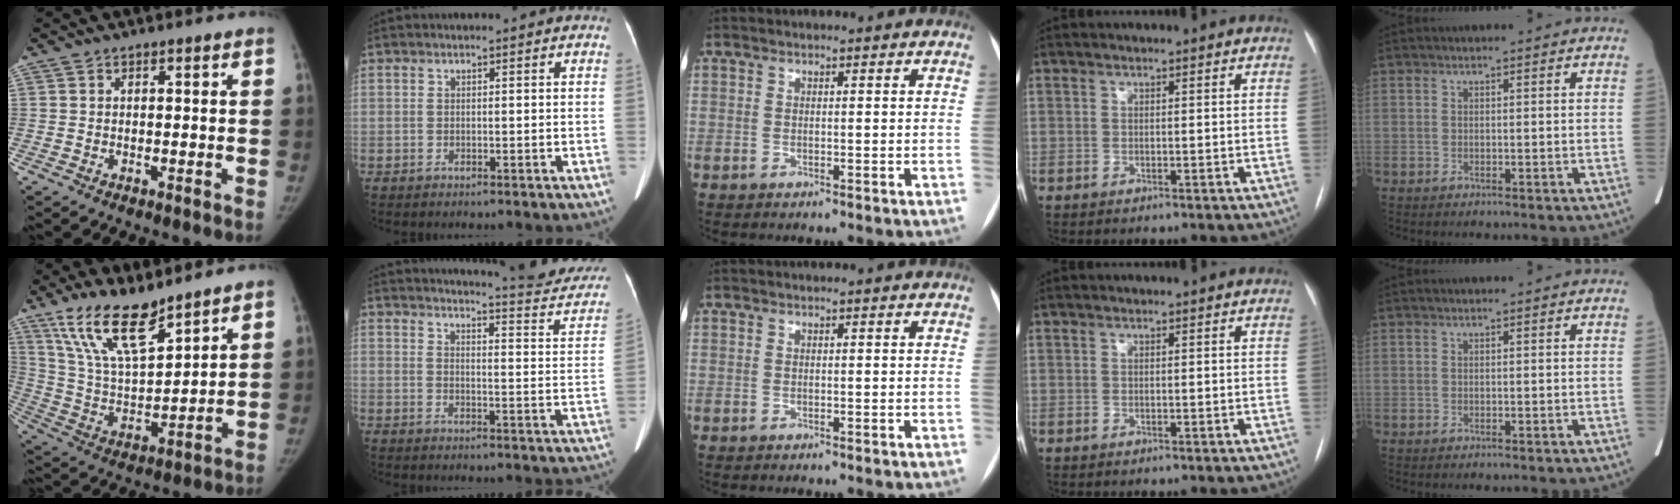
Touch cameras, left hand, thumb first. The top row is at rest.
{"thumb": {"total": 15.8, "force": [11.4, 4.9, 9.7], "torque": [-0.159, -0.059, 0.229]}, "index": {"total": 19.5, "force": [18.5, 2.0, 5.8], "torque": [-0.069, -0.073, 0.208]}}